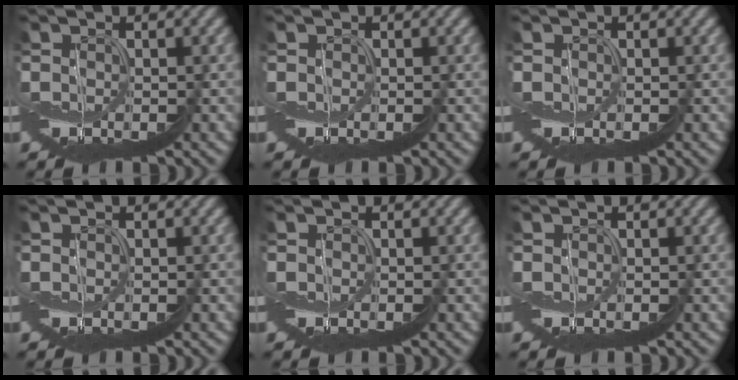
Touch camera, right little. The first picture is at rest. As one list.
[{"total": 0.0}, {"total": 0.0}, {"total": 0.0}, {"total": 0.0}, {"total": 0.0}]